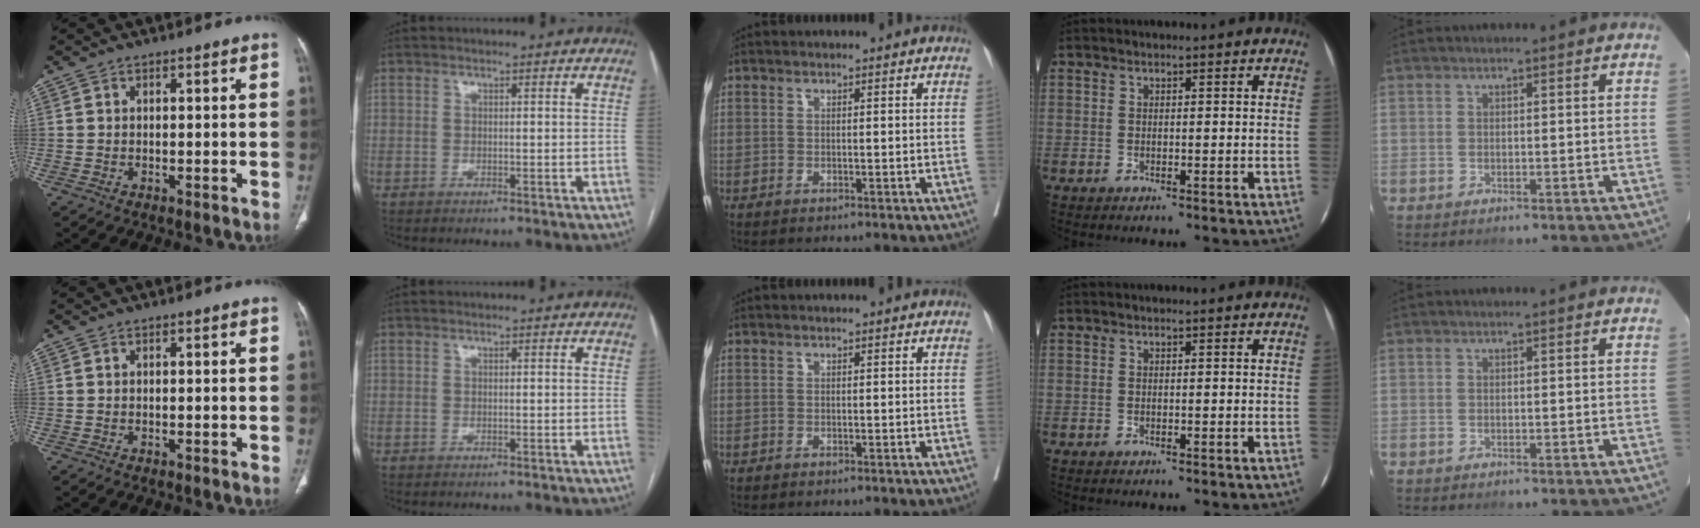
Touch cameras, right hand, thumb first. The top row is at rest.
{}